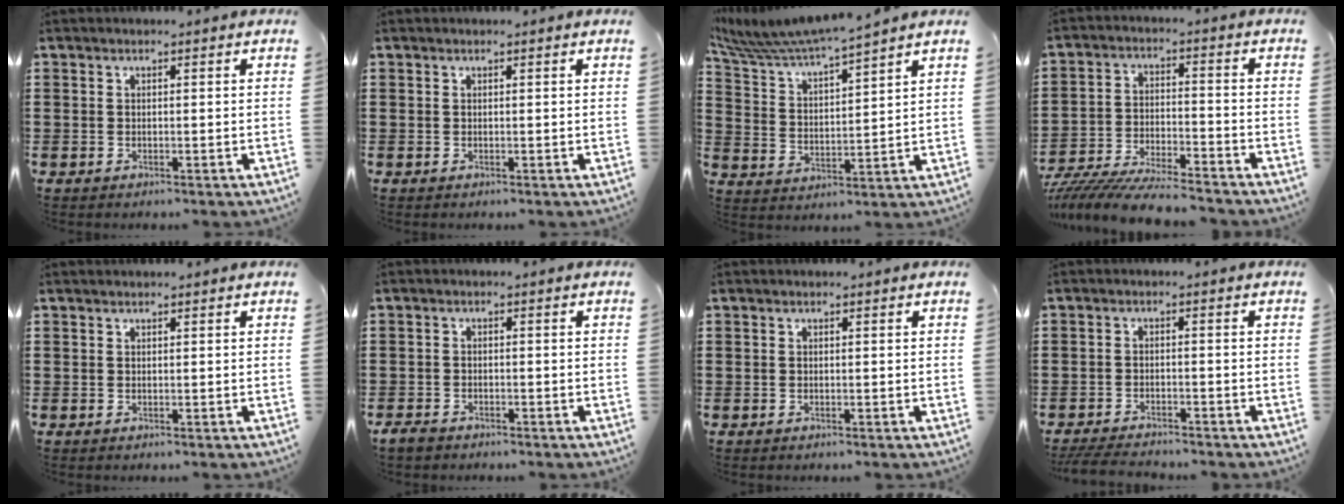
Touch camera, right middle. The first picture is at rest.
{"total": 0.0}
{"total": 5.7, "force": [5.5, -0.3, 1.5], "torque": [-0.056, -0.039, 0.092]}
{"total": 7.6, "force": [-7.4, 0.2, 1.8], "torque": [-0.040, 0.001, -0.145]}
{"total": 0.5, "force": [0.5, 0.1, 0.0], "torque": [-0.002, 0.001, 0.010]}
{"total": 1.7, "force": [-1.4, 0.7, 0.5], "torque": [-0.021, -0.001, -0.031]}
{"total": 0.0}
{"total": 3.3, "force": [-3.2, 0.3, 0.7], "torque": [-0.021, -0.003, -0.067]}